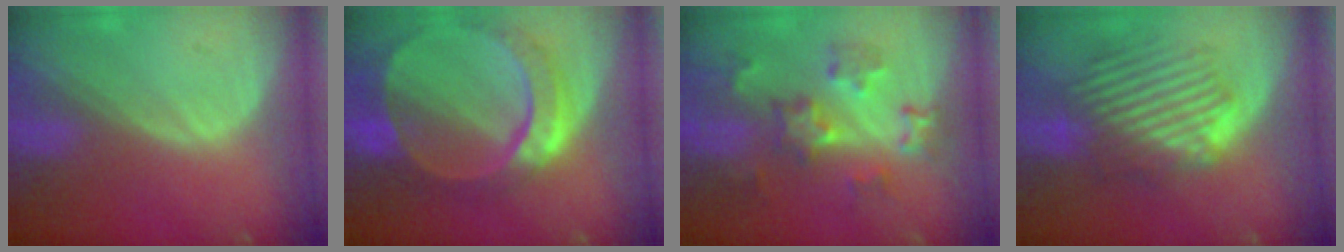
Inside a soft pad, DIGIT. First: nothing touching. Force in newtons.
{"total": 10.7, "press": 9.0, "slide": 5.7}
{"total": 6.9, "press": 6.9, "slide": 0.2}
{"total": 8.8, "press": 8.4, "slide": 2.7}